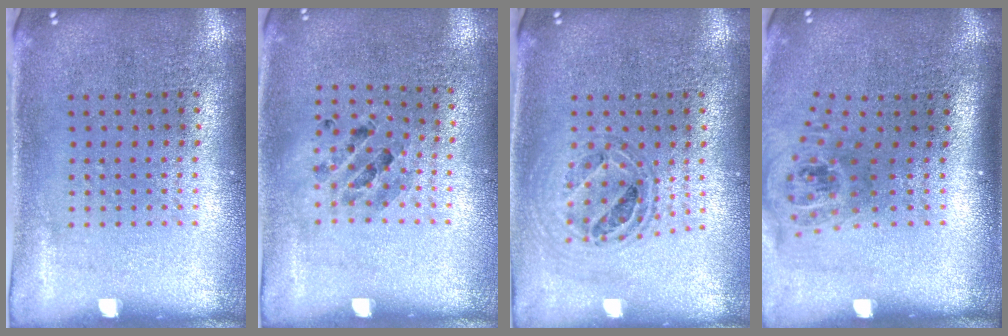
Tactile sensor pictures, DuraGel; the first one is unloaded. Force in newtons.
{"total": 0.8, "press": 0.8, "slide": 0.1}
{"total": 0.8, "press": 0.7, "slide": 0.3}
{"total": 1.6, "press": 1.2, "slide": 1.0}